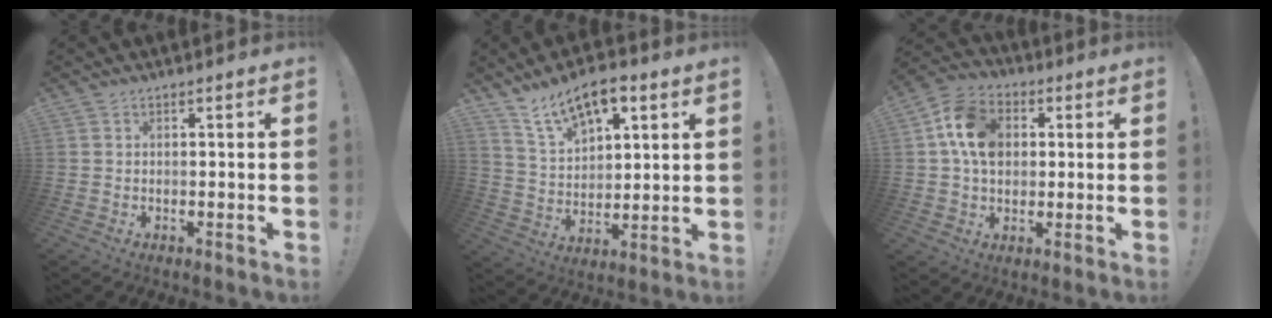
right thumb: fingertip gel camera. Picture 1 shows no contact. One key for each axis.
{"total": 12.8, "fx": 8.5, "fy": 6.2, "fz": 7.2, "tx": -0.121, "ty": -0.042, "tz": 0.156}
{"total": 13.6, "fx": 2.9, "fy": 10.5, "fz": 8.1, "tx": -0.135, "ty": 0.007, "tz": 0.062}